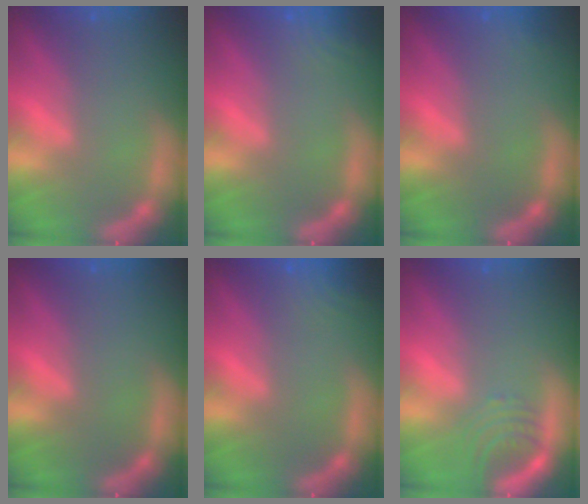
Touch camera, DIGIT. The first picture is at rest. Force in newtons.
{"total": 3.5}
{"total": 0.9}
{"total": 0.0}
{"total": 4.0}
{"total": 3.5}